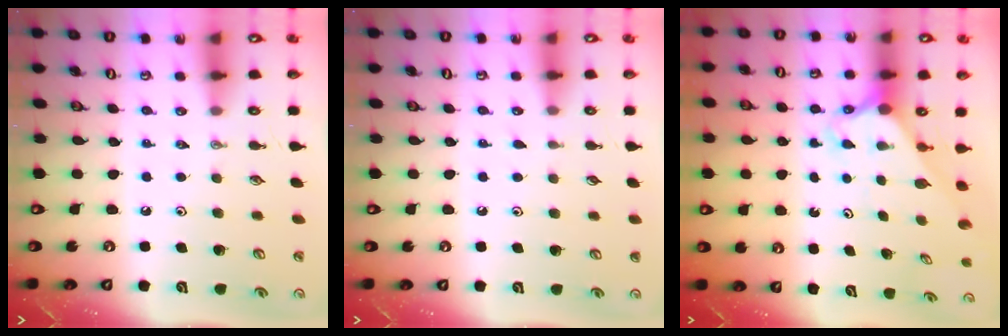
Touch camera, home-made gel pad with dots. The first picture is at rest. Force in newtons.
{"total": 4.6, "press": 4.5, "slide": 0.5}
{"total": 2.6, "press": 2.6, "slide": 0.1}